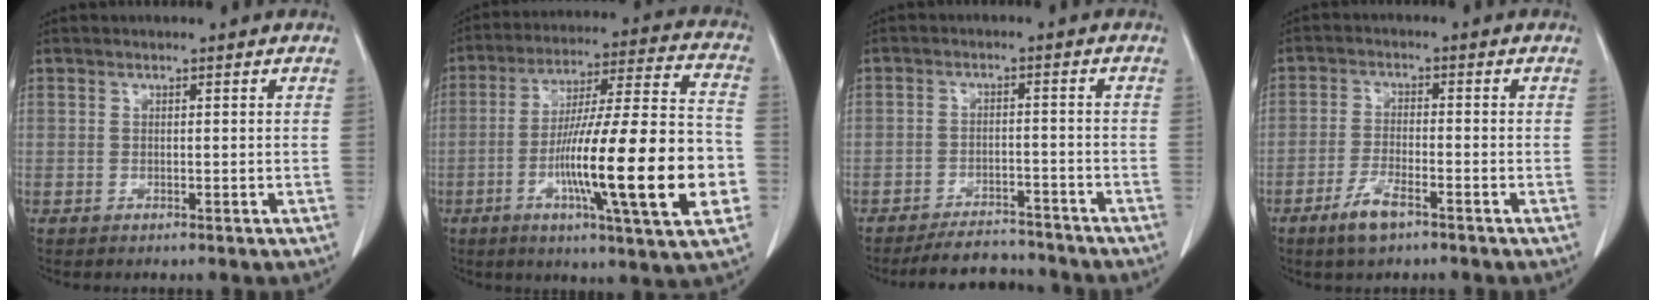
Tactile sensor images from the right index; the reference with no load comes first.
{"total": 23.1, "force": [-5.8, 1.3, 22.3], "torque": [-0.332, -0.005, -0.089]}
{"total": 6.5, "force": [-6.1, 2.1, 0.5], "torque": [-0.003, 0.004, -0.096]}
{"total": 5.0, "force": [-3.3, 1.2, 3.5], "torque": [-0.077, -0.004, -0.061]}